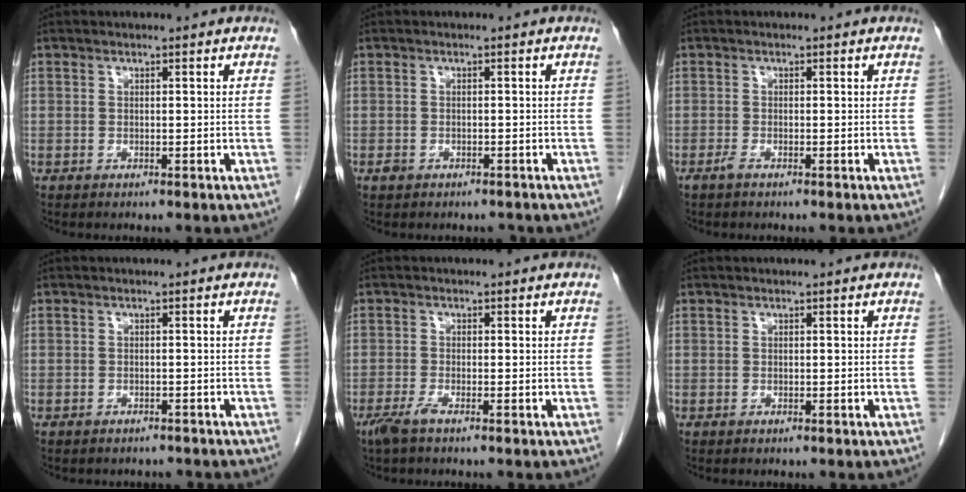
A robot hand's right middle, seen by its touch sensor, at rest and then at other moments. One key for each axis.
{"total": 1.8, "fx": -1.3, "fy": 1.1, "fz": 0.5, "tx": -0.011, "ty": 0.003, "tz": -0.015}
{"total": 0.8, "fx": -0.6, "fy": 0.0, "fz": 0.5, "tx": -0.013, "ty": -0.001, "tz": -0.013}
{"total": 3.5, "fx": -3.1, "fy": 1.4, "fz": 0.4, "tx": -0.009, "ty": 0.000, "tz": -0.037}
{"total": 2.3, "fx": -1.6, "fy": 0.1, "fz": 1.6, "tx": -0.039, "ty": -0.006, "tz": -0.035}
{"total": 0.0}